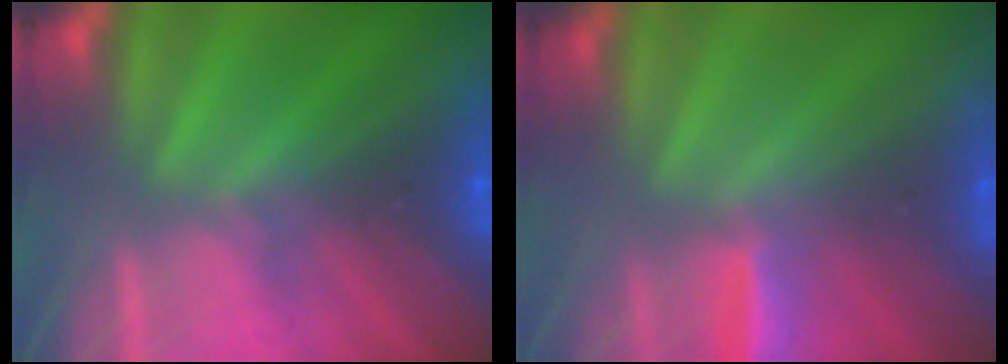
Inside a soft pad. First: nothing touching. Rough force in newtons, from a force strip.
{"total": 2.9}